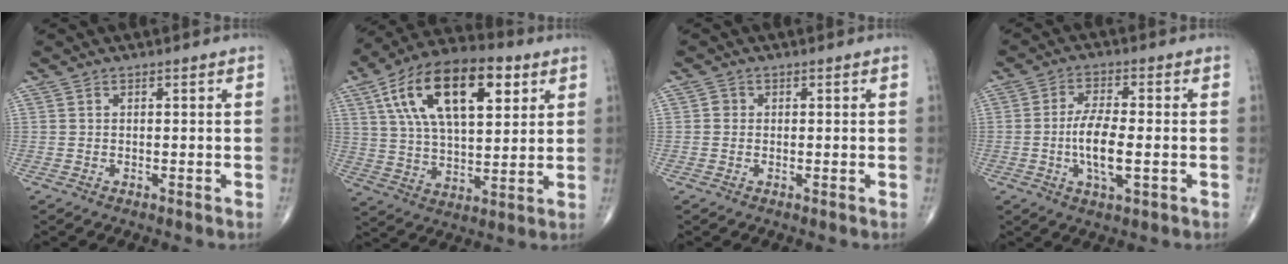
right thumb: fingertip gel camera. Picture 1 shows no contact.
{"total": 21.9, "force": [8.4, 10.6, 17.3], "torque": [-0.286, -0.005, 0.141]}
{"total": 1.0, "force": [0.0, 1.0, 0.3], "torque": [0.000, 0.003, -0.002]}
{"total": 8.4, "force": [-1.3, 2.9, 7.8], "torque": [-0.154, 0.002, -0.026]}